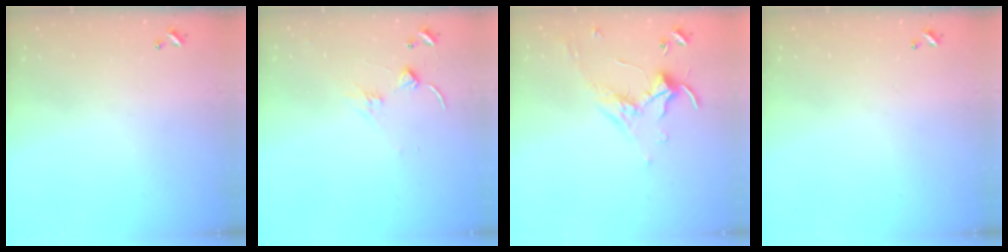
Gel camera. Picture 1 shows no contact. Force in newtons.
{"total": 0.6, "press": 0.5, "slide": 0.3}
{"total": 0.0}
{"total": 0.0}